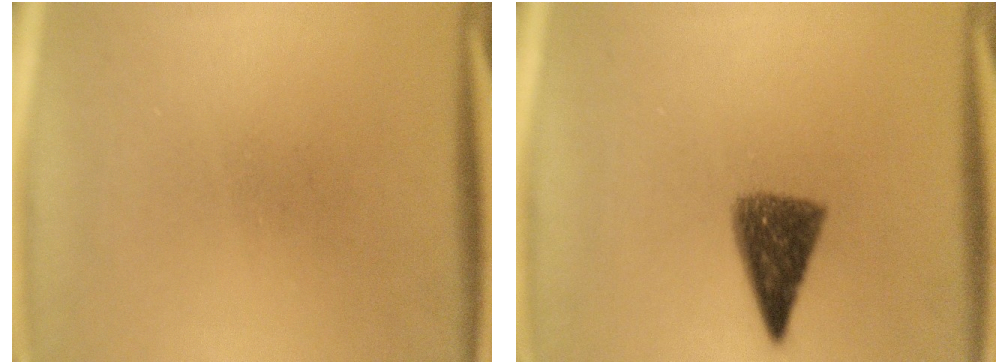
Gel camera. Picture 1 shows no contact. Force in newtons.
{"total": 7.3}